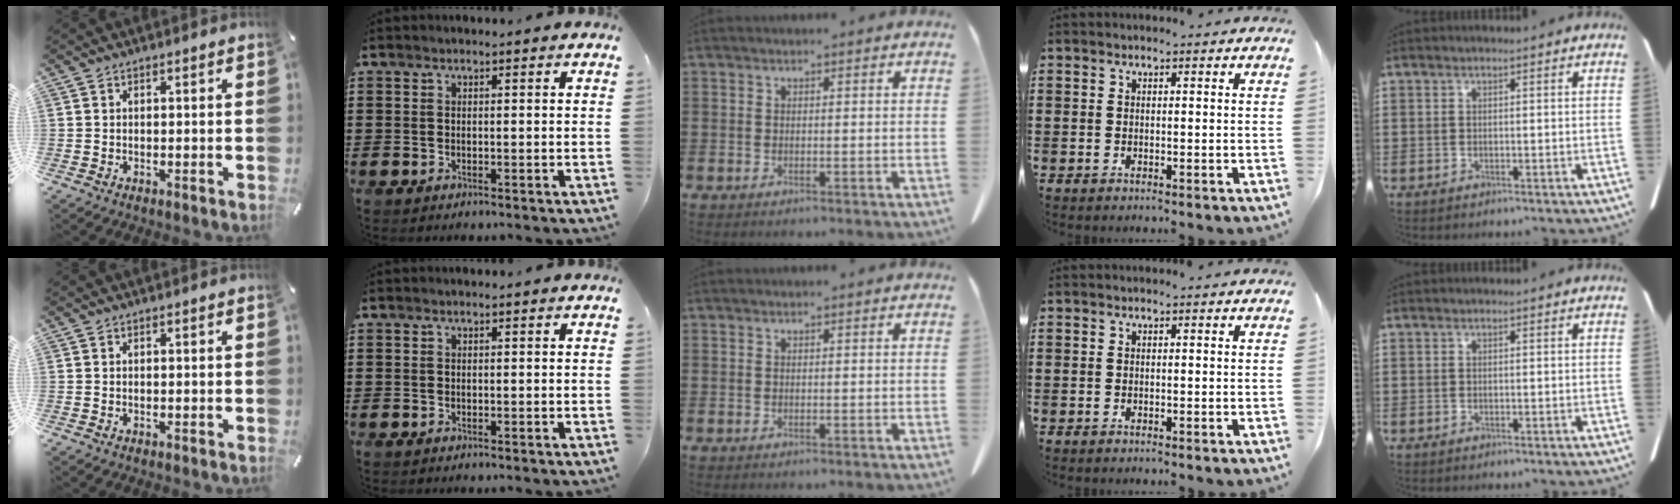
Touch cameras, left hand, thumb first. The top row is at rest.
{}